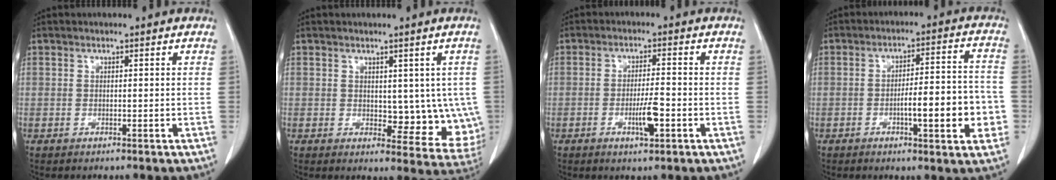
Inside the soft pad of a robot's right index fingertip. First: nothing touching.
{"total": 8.3, "force": [0.5, 4.7, 6.8], "torque": [-0.059, -0.008, 0.017]}
{"total": 4.7, "force": [-1.7, 0.6, 4.3], "torque": [-0.078, -0.002, -0.028]}
{"total": 10.8, "force": [-3.0, 2.1, 10.2], "torque": [-0.146, 0.018, -0.037]}